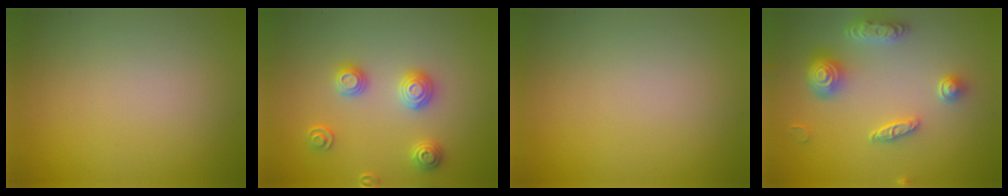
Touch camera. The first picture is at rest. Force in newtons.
{"total": 2.8, "press": 2.7, "slide": 0.8}
{"total": 0.0}
{"total": 4.7, "press": 3.9, "slide": 2.5}